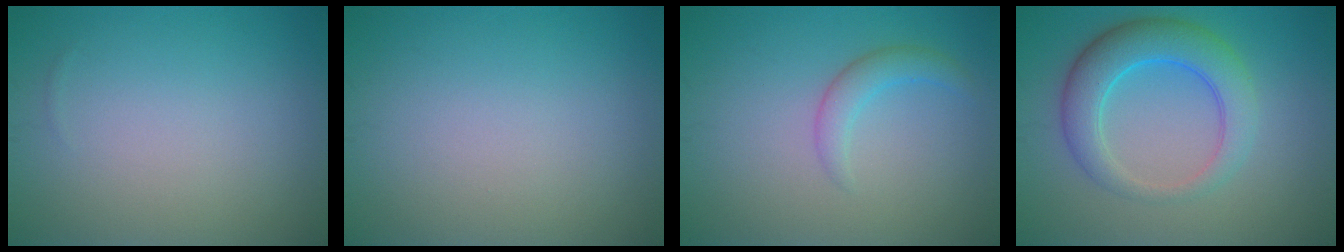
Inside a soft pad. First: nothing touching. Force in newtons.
{"total": 0.0}
{"total": 2.0, "press": 2.0, "slide": 0.1}
{"total": 5.7, "press": 5.7, "slide": 0.2}